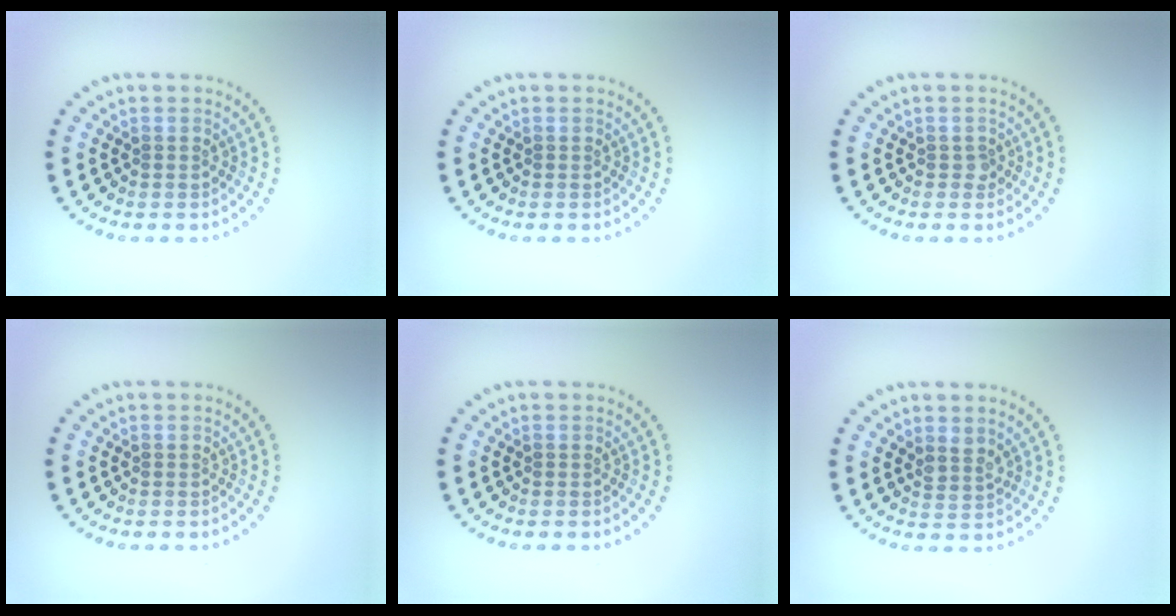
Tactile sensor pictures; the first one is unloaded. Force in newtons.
{"total": 0.0}
{"total": 0.7, "press": 0.6, "slide": 0.3}
{"total": 0.0}
{"total": 0.0}
{"total": 1.3, "press": 1.1, "slide": 0.8}